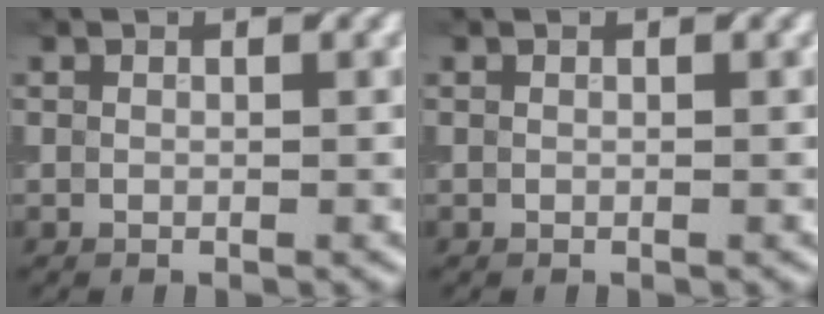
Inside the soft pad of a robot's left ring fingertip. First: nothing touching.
{"total": 0.0}